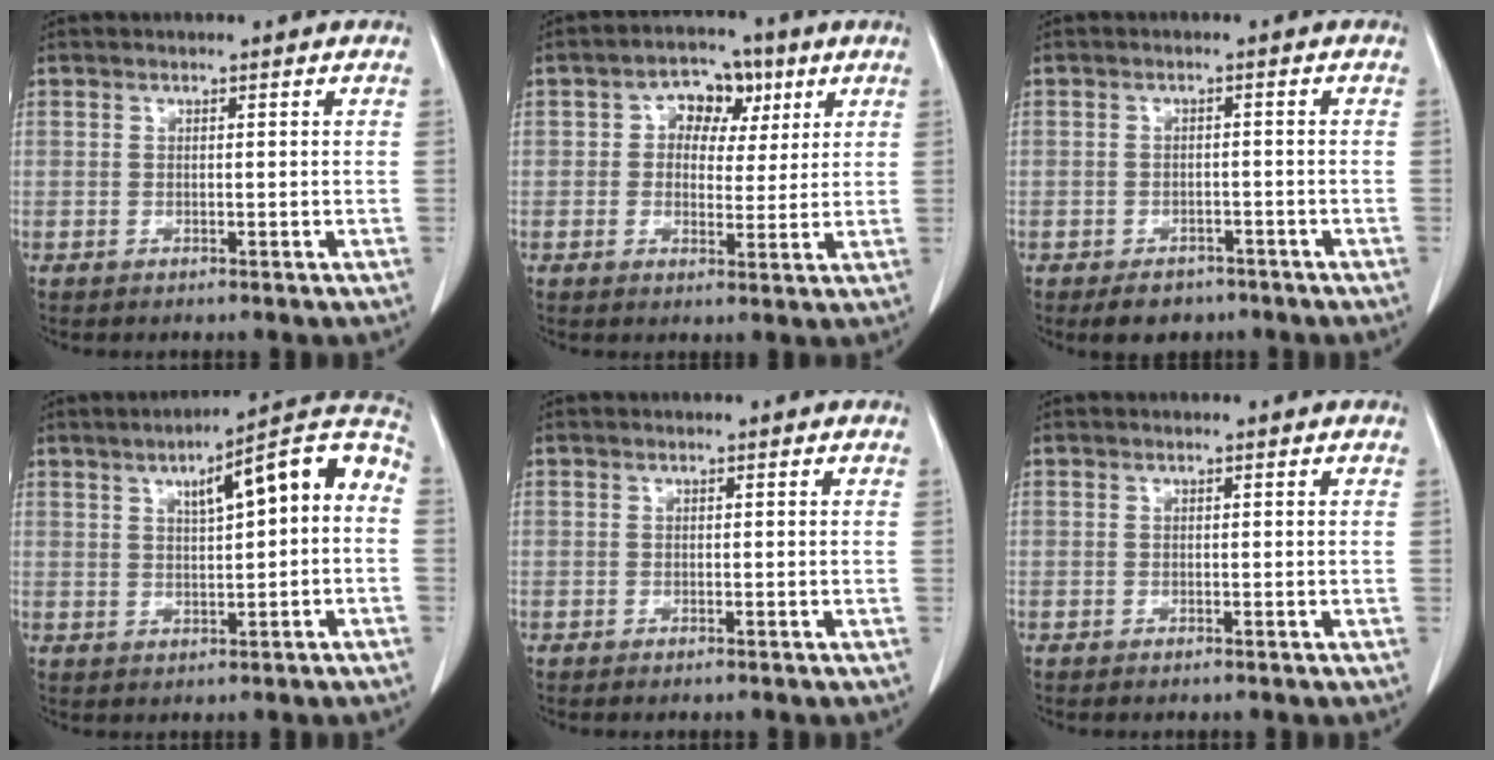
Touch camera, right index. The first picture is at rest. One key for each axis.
{"total": 6.6, "fx": 2.2, "fy": 4.8, "fz": 4.0, "tx": -0.052, "ty": 0.024, "tz": 0.033}
{"total": 4.4, "fx": -3.2, "fy": 2.6, "fz": 1.4, "tx": -0.017, "ty": 0.004, "tz": -0.041}
{"total": 12.0, "fx": 2.2, "fy": 2.4, "fz": 11.5, "tx": -0.154, "ty": 0.040, "tz": 0.025}
{"total": 1.0, "fx": -0.8, "fy": 0.1, "fz": 0.5, "tx": -0.010, "ty": -0.002, "tz": -0.010}
{"total": 0.7, "fx": -0.6, "fy": 0.1, "fz": 0.4, "tx": -0.009, "ty": -0.001, "tz": -0.008}